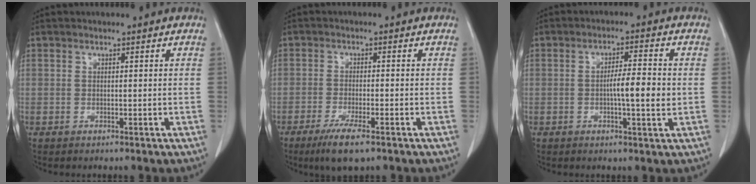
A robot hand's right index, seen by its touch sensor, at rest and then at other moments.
{"total": 6.0, "force": [-3.8, 0.8, 4.5], "torque": [-0.087, -0.014, -0.064]}
{"total": 5.9, "force": [-0.5, 0.5, 5.9], "torque": [-0.095, 0.001, -0.010]}